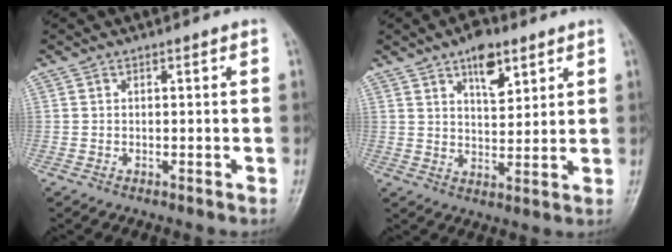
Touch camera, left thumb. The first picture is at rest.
{"total": 8.1, "force": [4.6, 3.9, 5.4], "torque": [-0.059, -0.025, 0.071]}